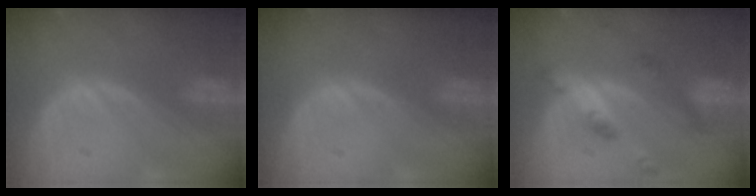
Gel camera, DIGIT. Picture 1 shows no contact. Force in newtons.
{"total": 0.0}
{"total": 6.0, "press": 5.3, "slide": 2.8}